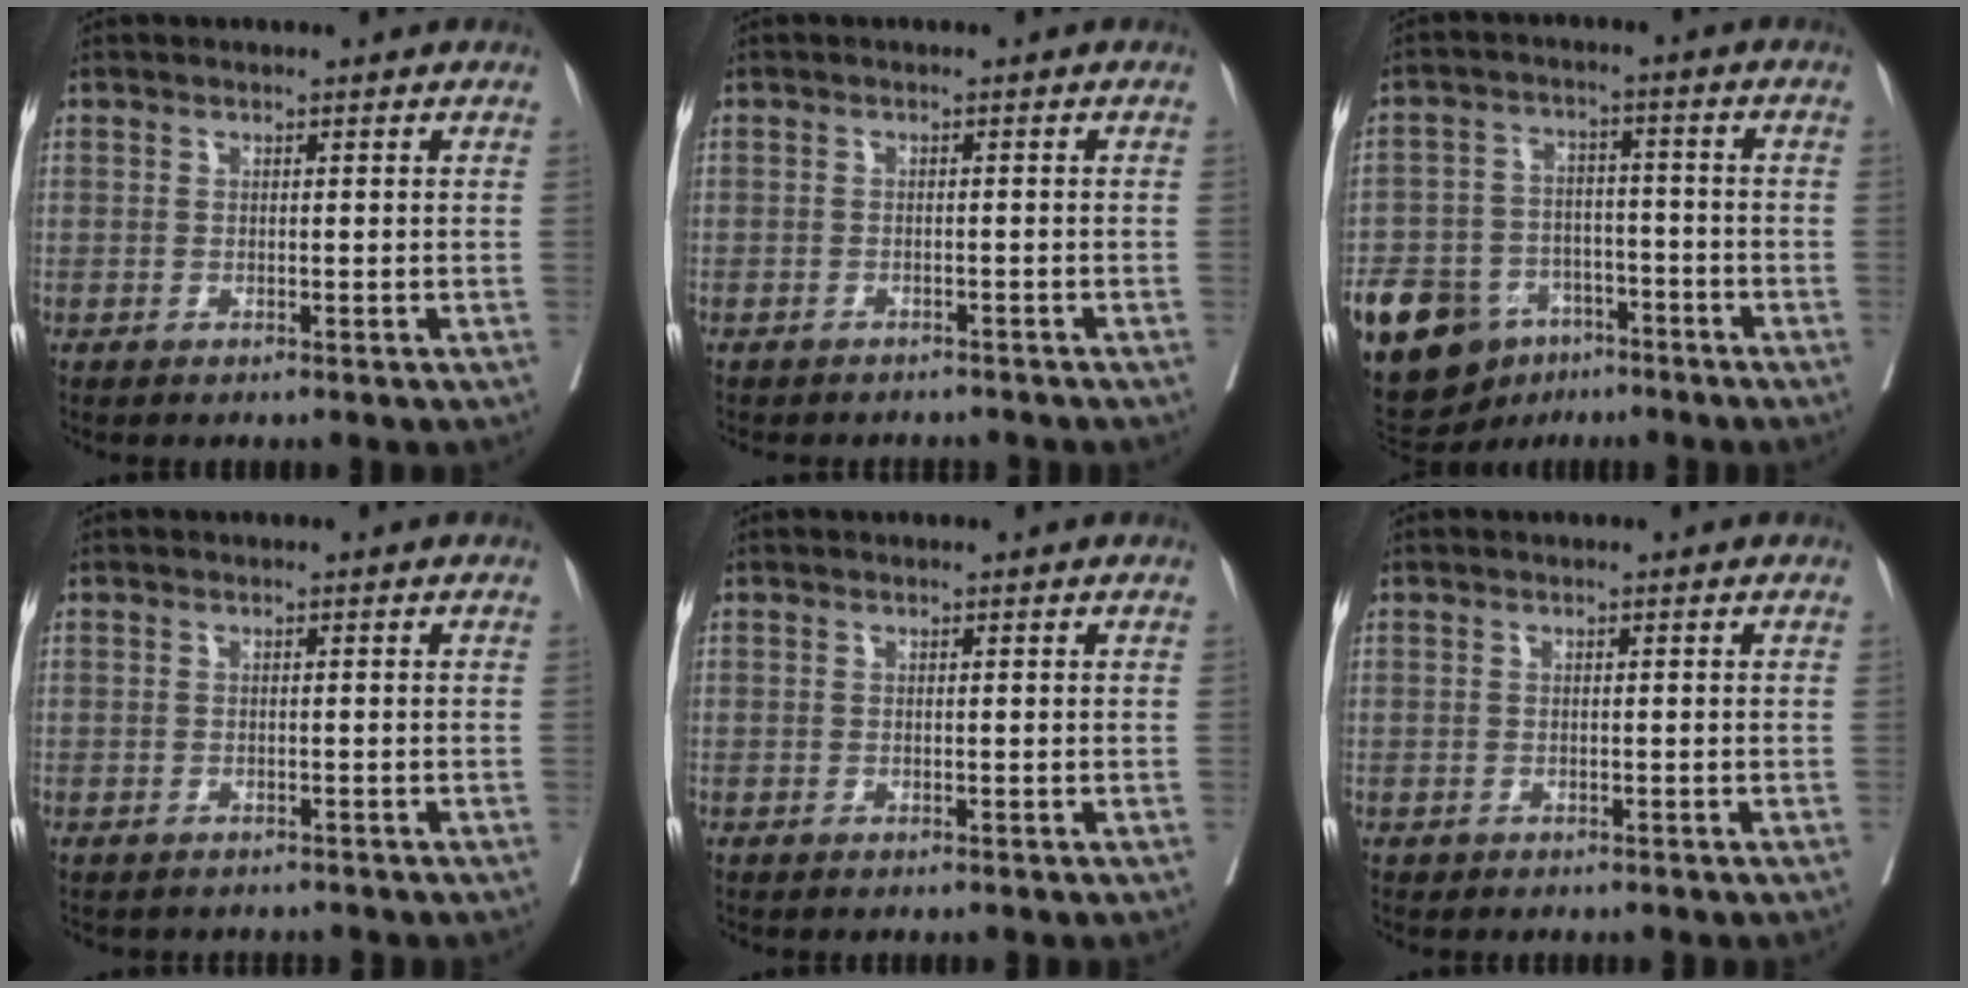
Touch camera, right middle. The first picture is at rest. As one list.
[{"total": 4.8, "force": [-4.3, 2.1, 0.5], "torque": [-0.006, 0.003, -0.052]}, {"total": 17.2, "force": [-9.9, 11.4, 8.3], "torque": [-0.179, 0.017, -0.157]}, {"total": 2.3, "force": [-1.9, 1.2, 0.4], "torque": [-0.009, 0.002, -0.022]}, {"total": 0.0}, {"total": 0.6, "force": [-0.4, 0.5, 0.0], "torque": [-0.008, 0.003, -0.005]}]